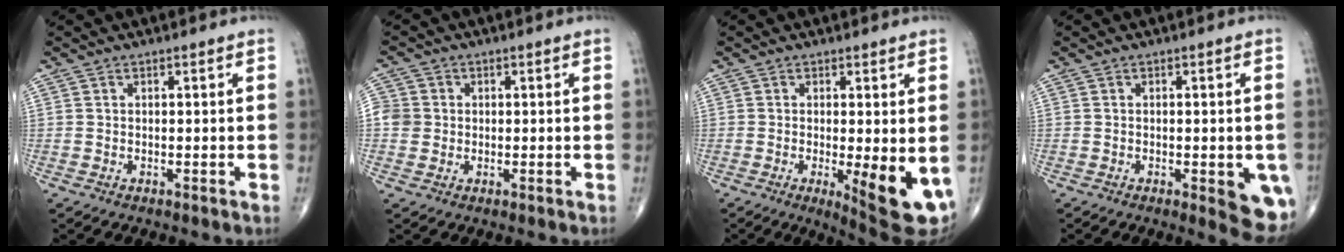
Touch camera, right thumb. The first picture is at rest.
{"total": 4.5, "force": [0.2, 4.3, 1.1], "torque": [-0.002, 0.007, 0.003]}
{"total": 10.3, "force": [-2.0, 2.6, 9.8], "torque": [-0.128, -0.025, -0.021]}
{"total": 8.2, "force": [-2.3, 2.7, 7.4], "torque": [-0.070, -0.013, -0.023]}